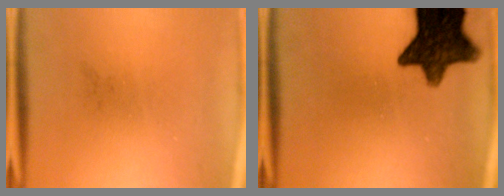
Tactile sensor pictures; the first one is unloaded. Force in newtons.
{"total": 12.8}